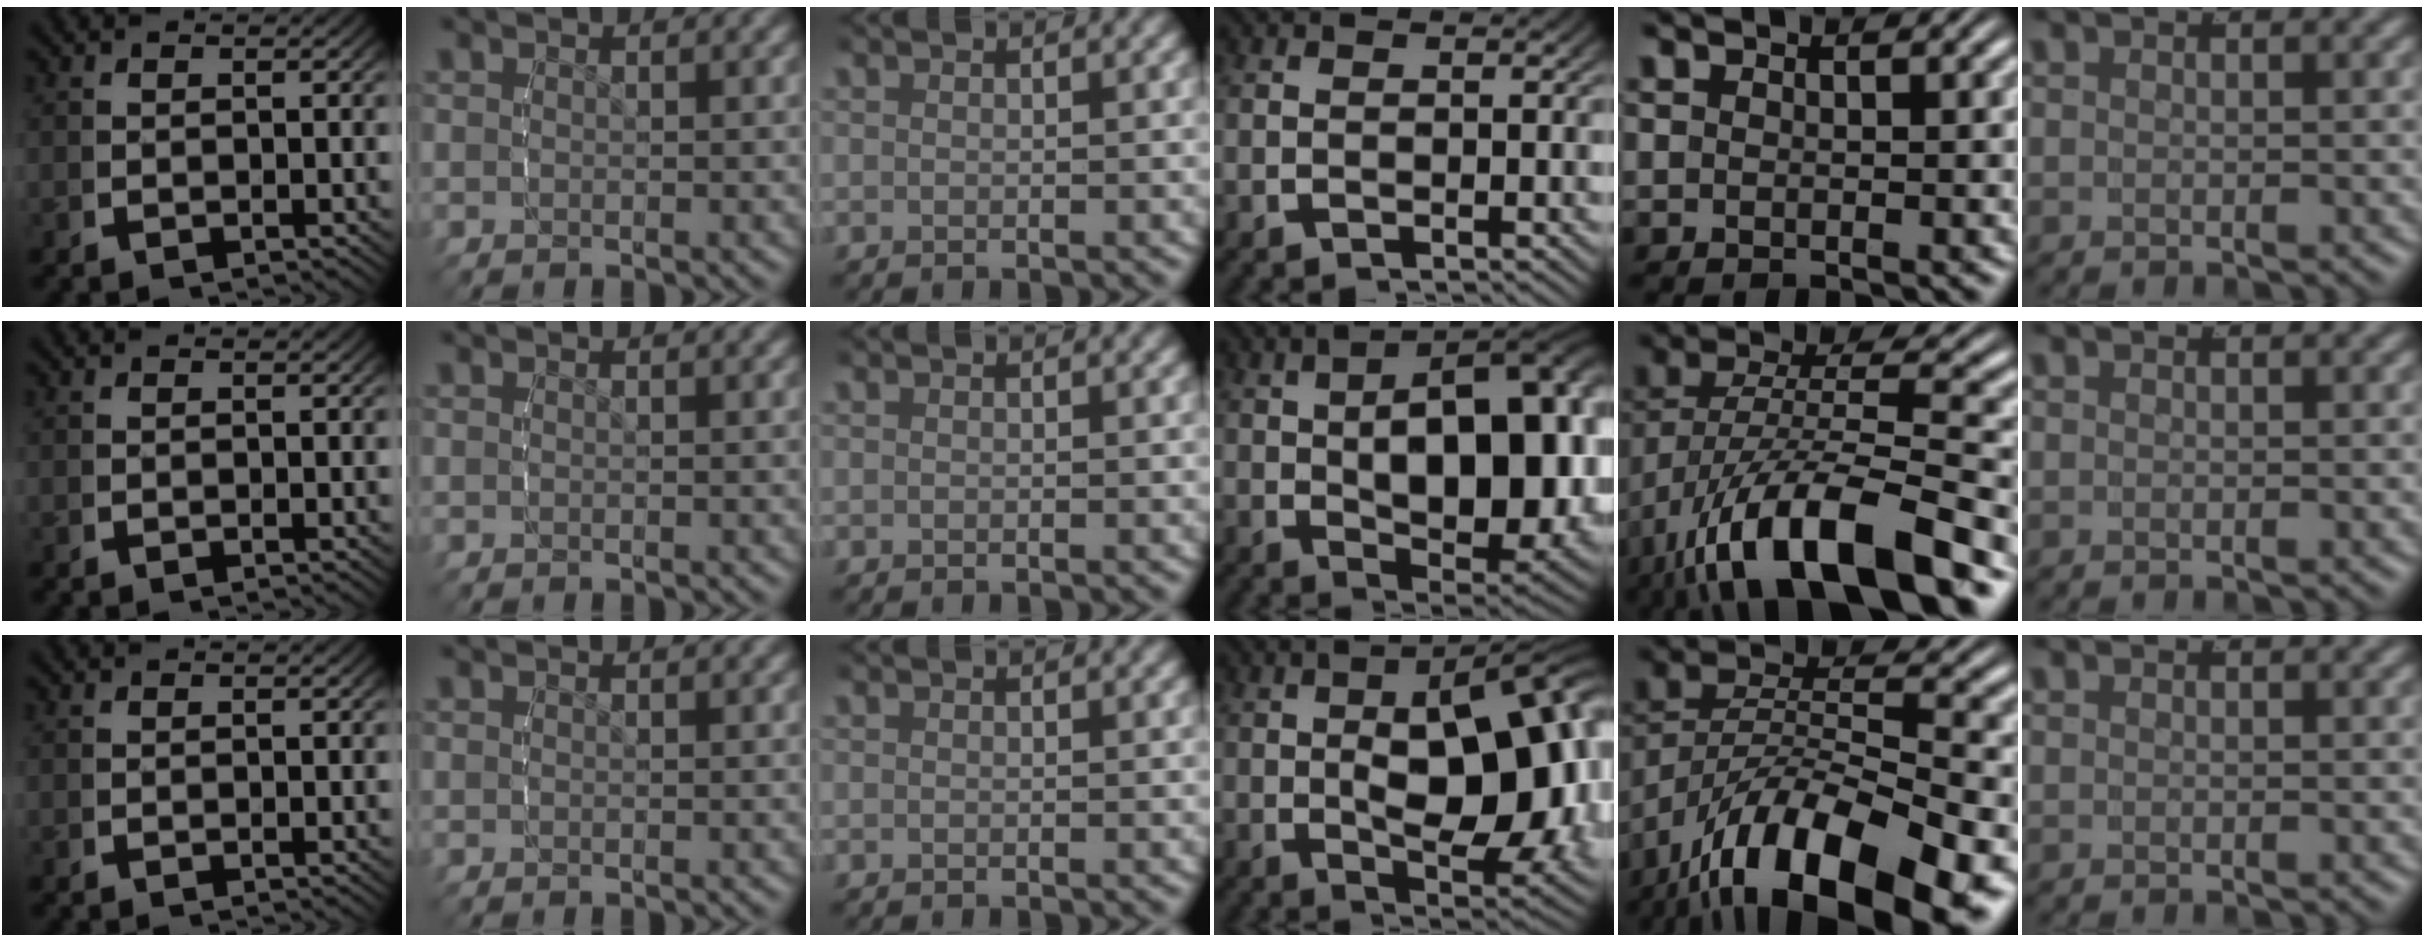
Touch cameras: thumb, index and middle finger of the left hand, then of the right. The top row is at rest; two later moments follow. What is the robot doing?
{"motion": "lift_and_place", "object": "legos"}